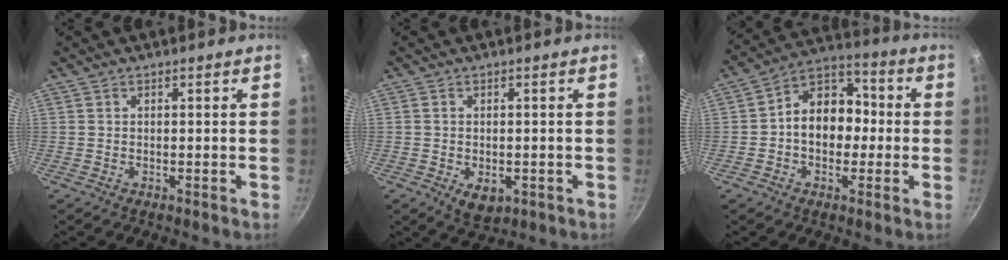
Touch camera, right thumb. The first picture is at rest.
{"total": 5.0, "force": [-1.4, 3.2, 3.5], "torque": [-0.044, -0.004, -0.013]}
{"total": 12.4, "force": [-0.7, 9.4, 8.0], "torque": [-0.071, 0.043, -0.030]}